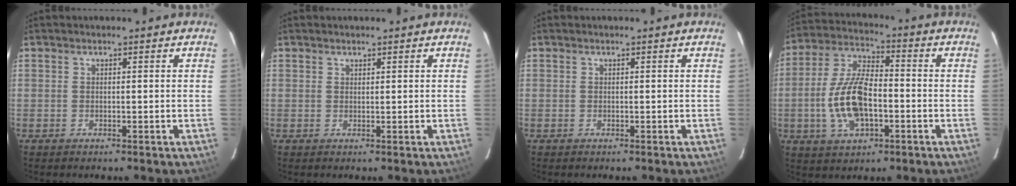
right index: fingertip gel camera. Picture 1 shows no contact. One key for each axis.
{"total": 0.6, "fx": 0.5, "fy": 0.3, "fz": 0.0, "tx": 0.000, "ty": 0.001, "tz": 0.010}
{"total": 0.0}
{"total": 13.1, "fx": -3.0, "fy": 6.2, "fz": 11.2, "tx": -0.235, "ty": 0.007, "tz": -0.053}